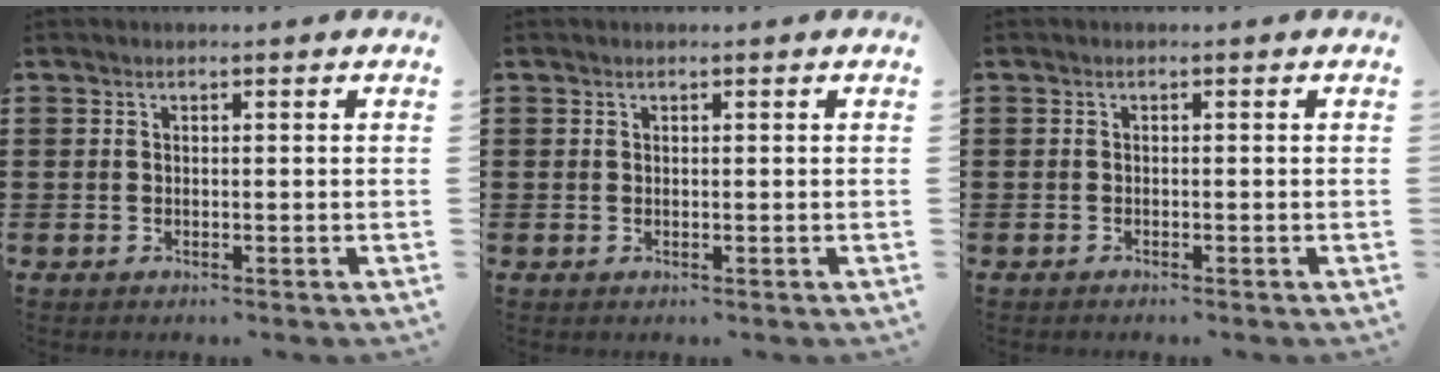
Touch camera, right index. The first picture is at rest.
{"total": 0.0}
{"total": 0.5, "force": [-0.5, 0.1, 0.0], "torque": [-0.002, 0.000, -0.011]}